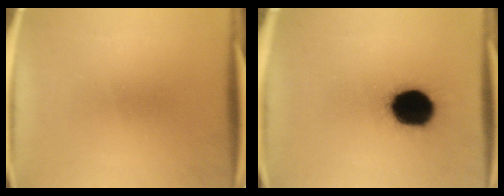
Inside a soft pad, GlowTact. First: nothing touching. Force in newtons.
{"total": 15.6}